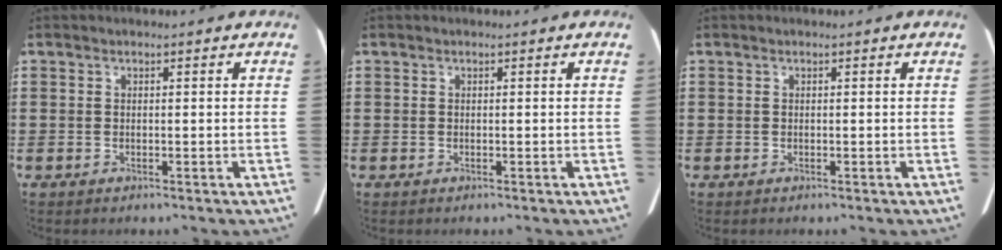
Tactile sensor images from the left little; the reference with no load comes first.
{"total": 0.0}
{"total": 0.0}